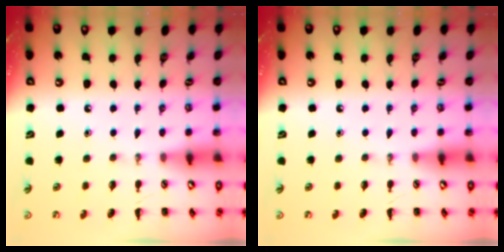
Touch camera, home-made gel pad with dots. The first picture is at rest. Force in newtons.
{"total": 0.0}